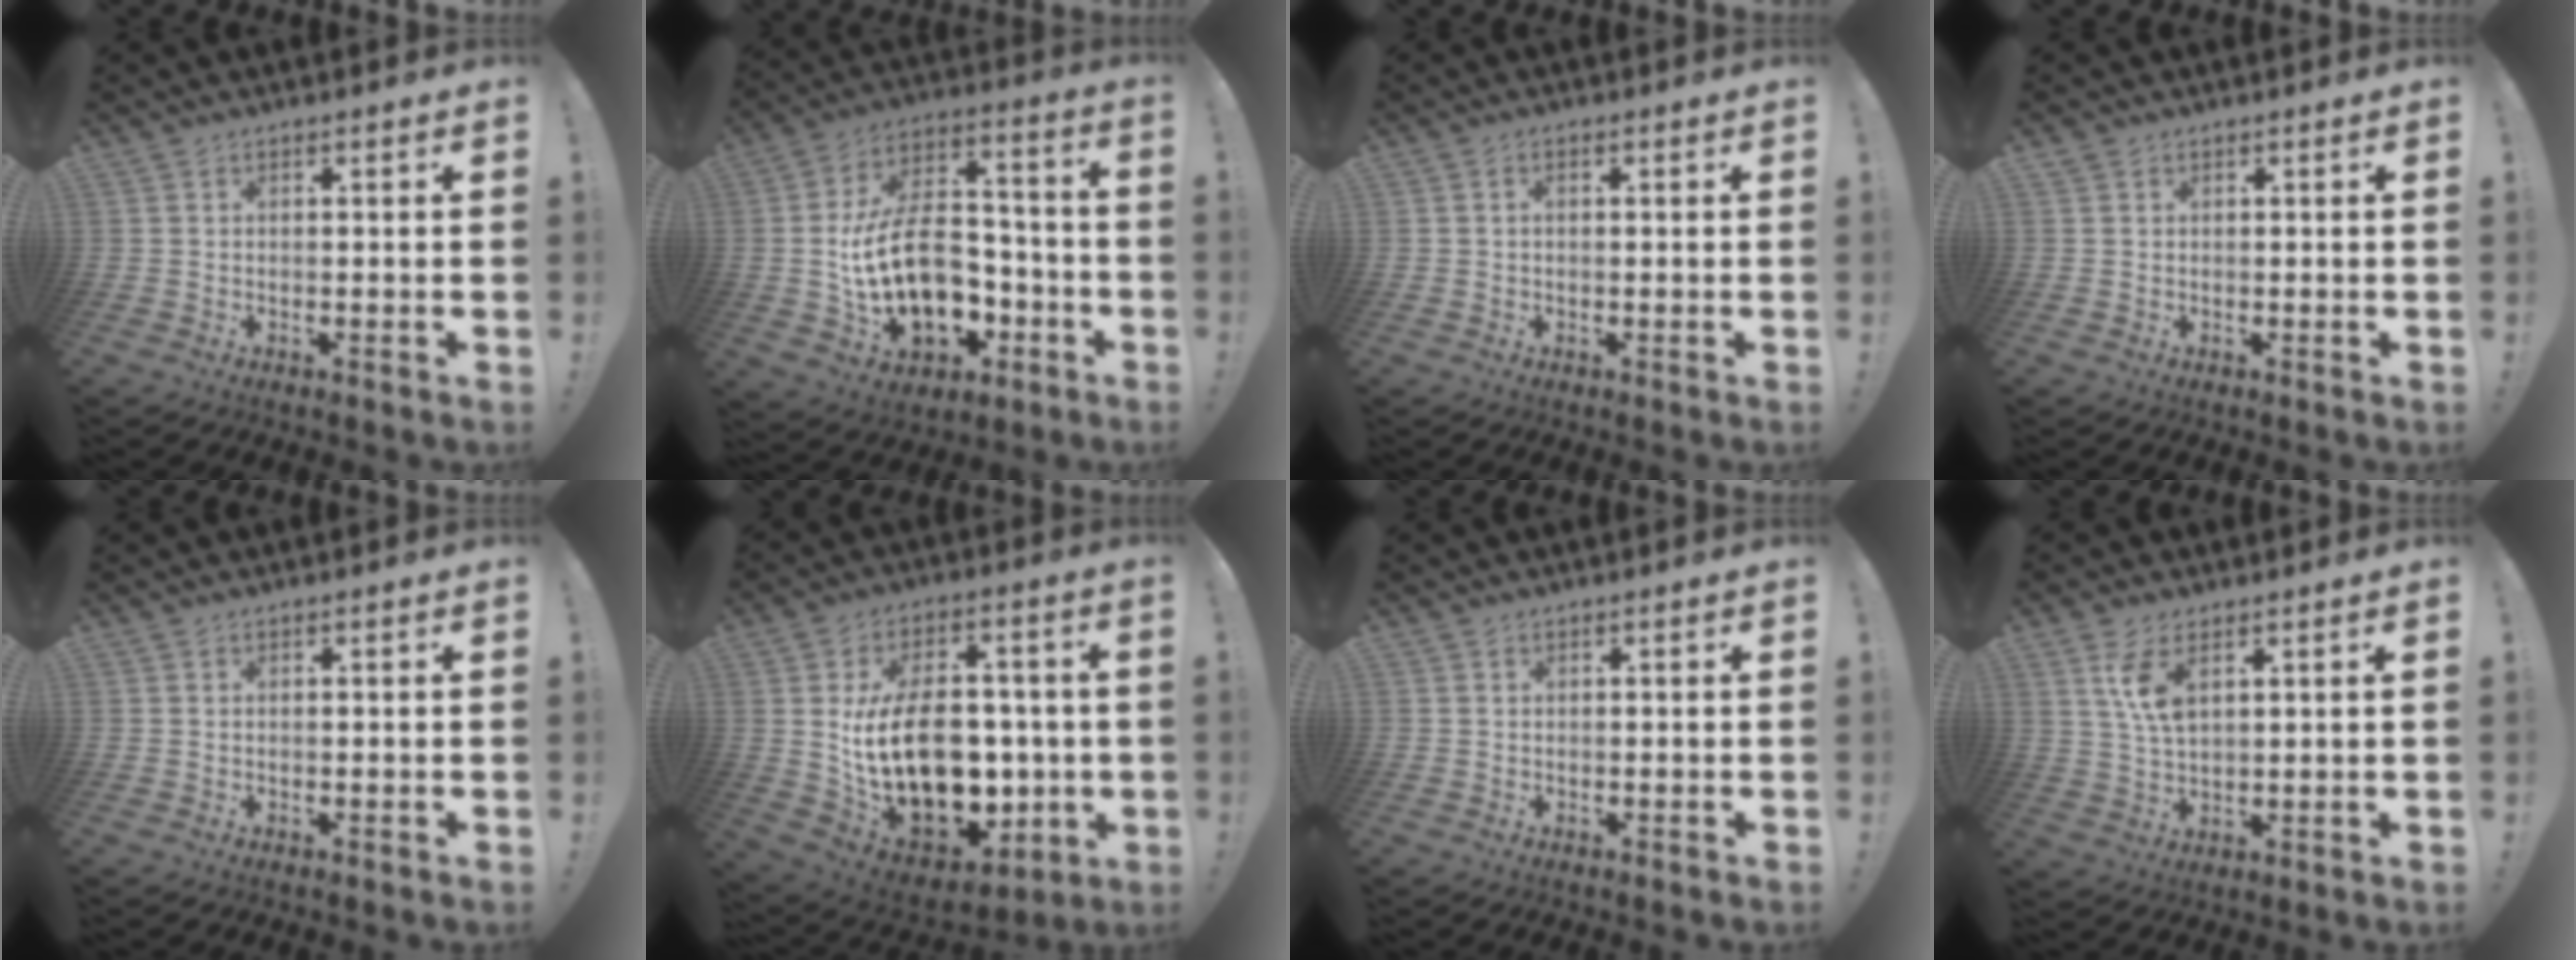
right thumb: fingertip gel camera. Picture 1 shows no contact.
{"total": 21.5, "force": [-4.0, 14.3, 15.5], "torque": [-0.273, 0.026, -0.056]}
{"total": 1.0, "force": [-0.3, 0.6, 0.7], "torque": [-0.014, 0.004, -0.005]}
{"total": 1.3, "force": [0.6, 1.1, 0.1], "torque": [0.006, -0.005, 0.009]}
{"total": 0.0}
{"total": 23.8, "force": [-0.7, 15.4, 18.1], "torque": [-0.321, -0.004, 0.008]}
{"total": 0.8, "force": [0.1, 0.7, 0.1], "torque": [-0.001, 0.000, 0.001]}
{"total": 7.6, "force": [3.2, 3.4, 5.9], "torque": [-0.113, -0.010, 0.056]}